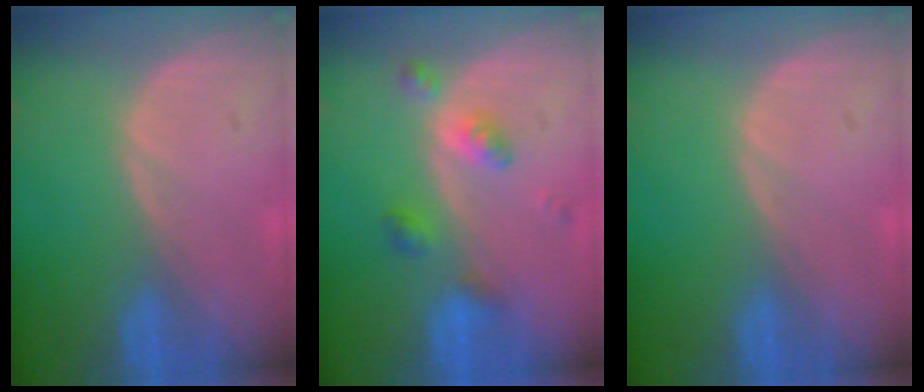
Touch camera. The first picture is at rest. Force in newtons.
{"total": 4.2, "press": 4.2, "slide": 0.2}
{"total": 0.0}